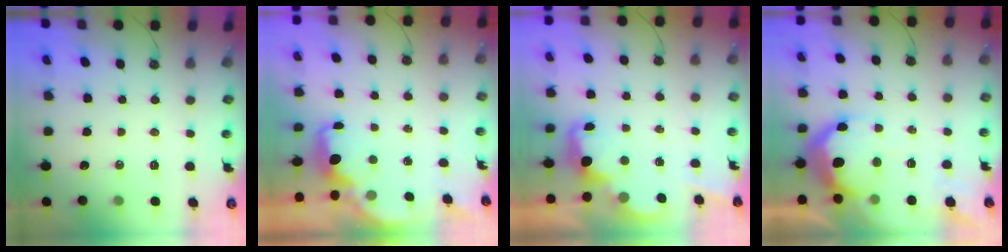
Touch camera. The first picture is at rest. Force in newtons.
{"total": 2.0, "press": 1.8, "slide": 0.8}
{"total": 2.5, "press": 2.4, "slide": 0.5}
{"total": 18.5, "press": 18.4, "slide": 1.4}